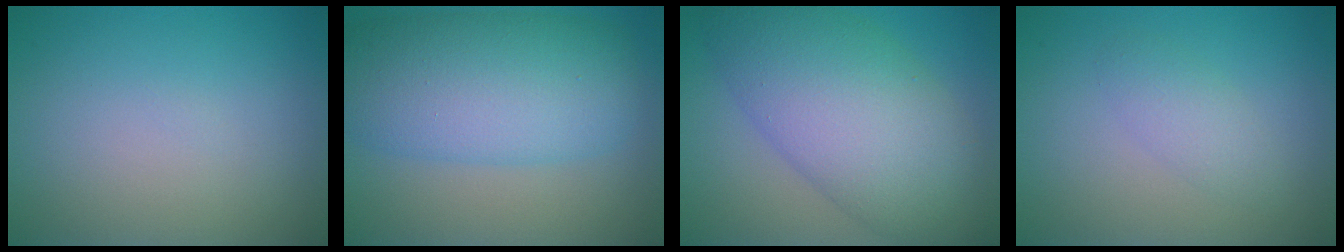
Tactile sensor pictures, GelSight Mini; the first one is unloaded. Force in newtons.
{"total": 9.3, "press": 9.3, "slide": 0.2}
{"total": 10.8, "press": 10.8, "slide": 0.2}
{"total": 1.9, "press": 1.9, "slide": 0.2}